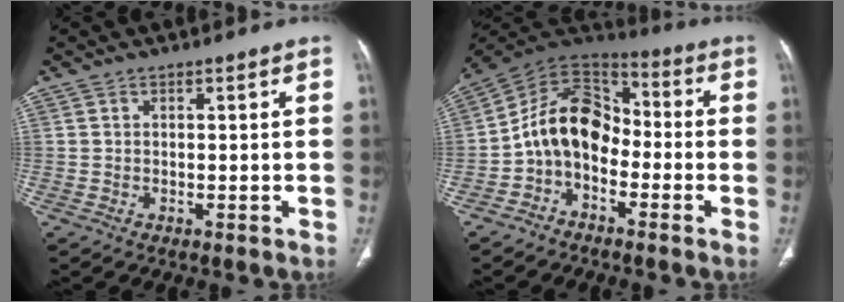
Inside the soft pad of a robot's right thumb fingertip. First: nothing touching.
{"total": 12.5, "force": [-3.1, 9.1, 8.1], "torque": [-0.118, 0.073, -0.072]}